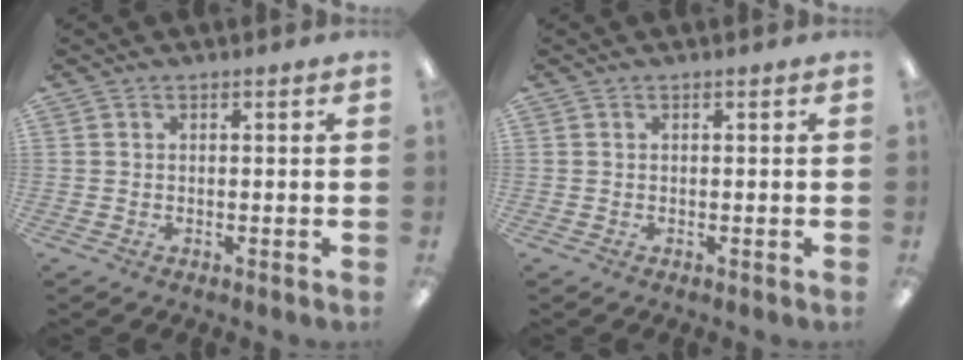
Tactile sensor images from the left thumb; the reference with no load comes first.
{"total": 0.0}